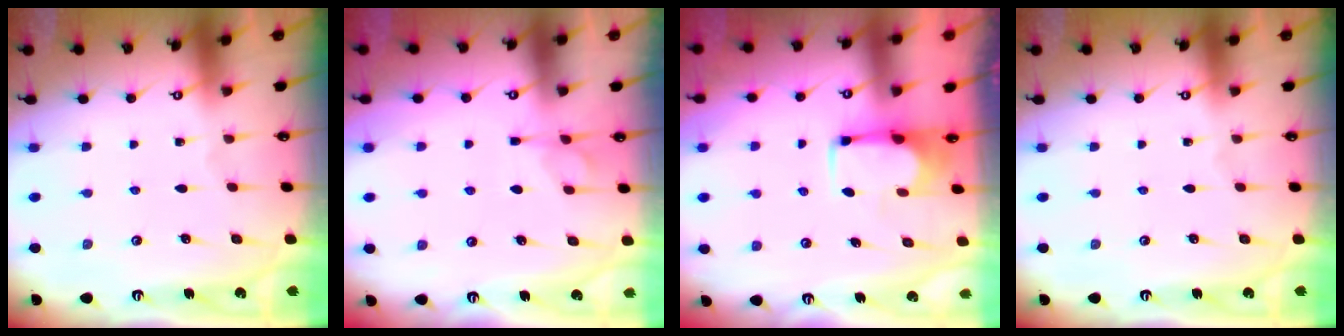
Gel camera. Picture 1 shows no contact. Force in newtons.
{"total": 1.3, "press": 0.4, "slide": 1.2}
{"total": 1.8, "press": 1.7, "slide": 0.5}
{"total": 0.0}